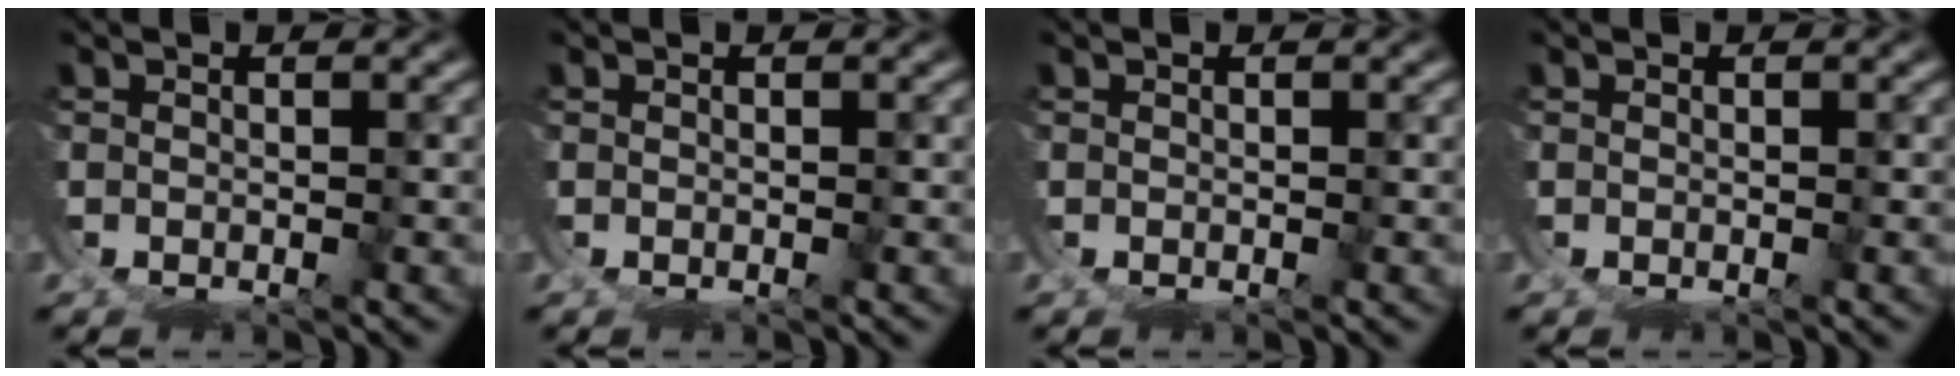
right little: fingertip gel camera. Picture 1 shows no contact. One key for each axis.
{"total": 0.0}
{"total": 0.0}
{"total": 0.0}